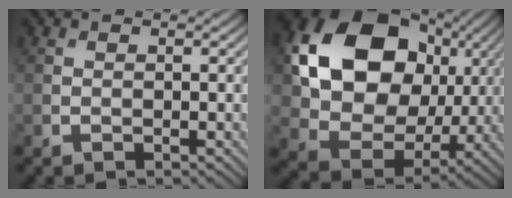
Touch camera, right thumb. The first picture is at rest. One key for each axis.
{"total": 17.3, "fx": 4.4, "fy": 13.3, "fz": 10.2, "tx": -0.221, "ty": 0.006, "tz": 0.089}